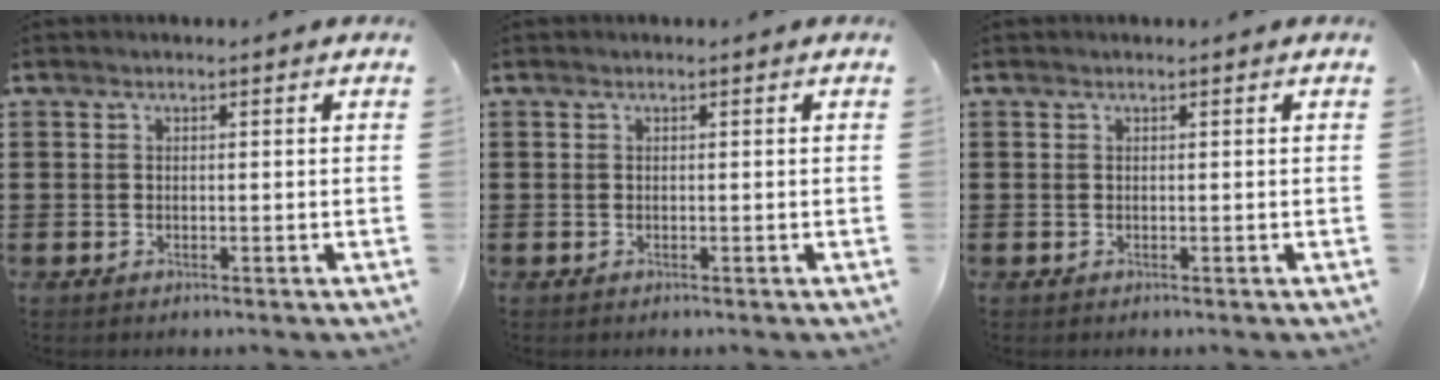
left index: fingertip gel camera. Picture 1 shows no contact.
{"total": 0.0}
{"total": 0.0}